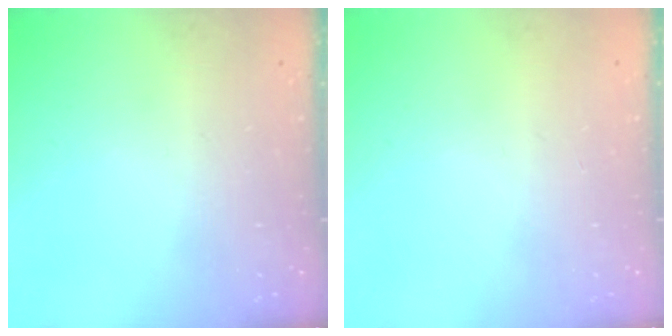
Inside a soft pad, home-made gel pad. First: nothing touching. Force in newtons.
{"total": 0.0}